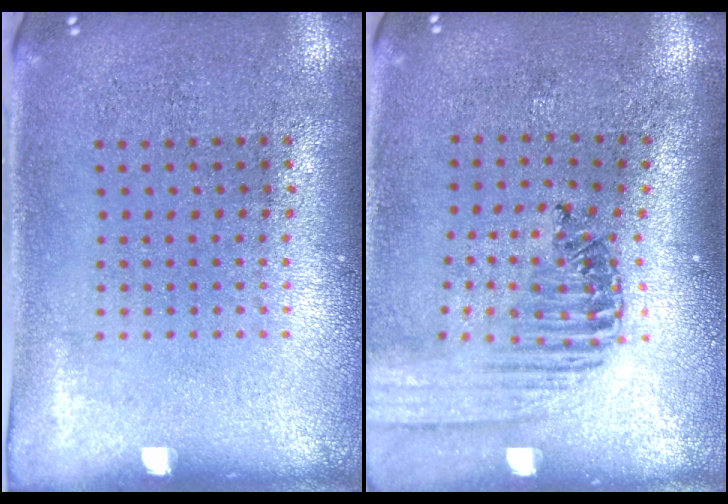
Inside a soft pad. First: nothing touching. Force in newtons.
{"total": 1.4, "press": 1.4, "slide": 0.1}